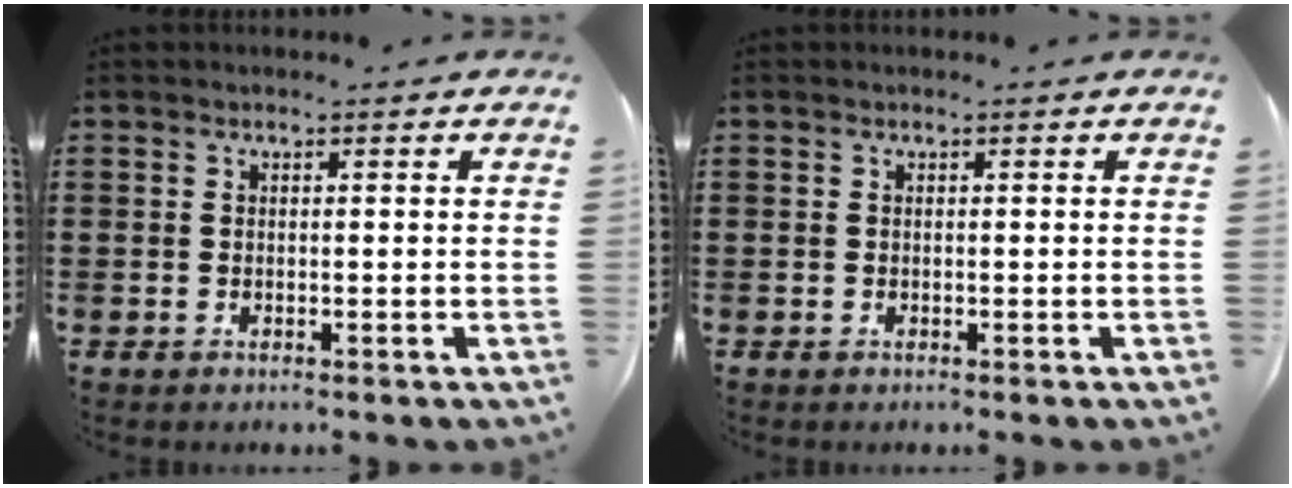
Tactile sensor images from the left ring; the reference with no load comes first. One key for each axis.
{"total": 0.0}